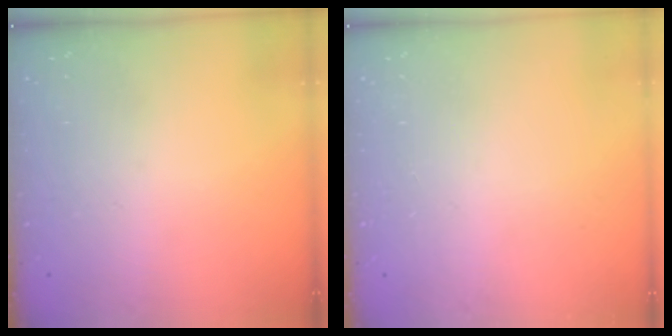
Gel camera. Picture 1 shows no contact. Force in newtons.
{"total": 0.0}